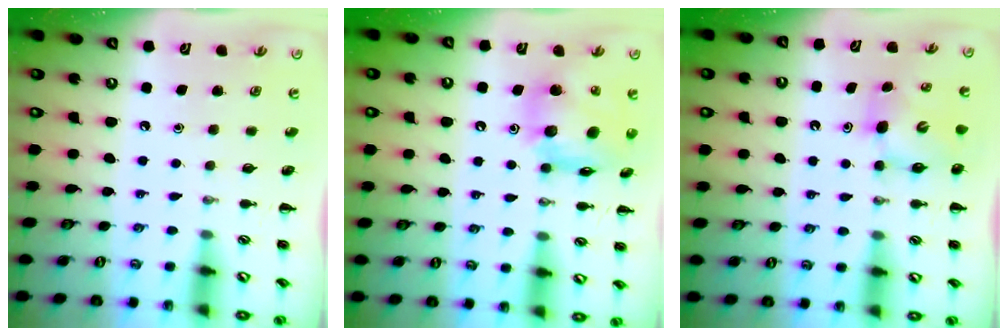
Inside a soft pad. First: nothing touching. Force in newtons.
{"total": 15.5, "press": 15.3, "slide": 2.3}
{"total": 6.2, "press": 6.1, "slide": 0.7}